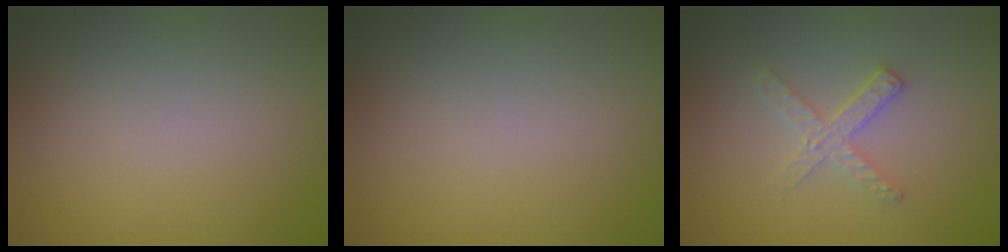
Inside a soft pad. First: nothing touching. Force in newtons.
{"total": 0.0}
{"total": 2.2, "press": 2.2, "slide": 0.3}